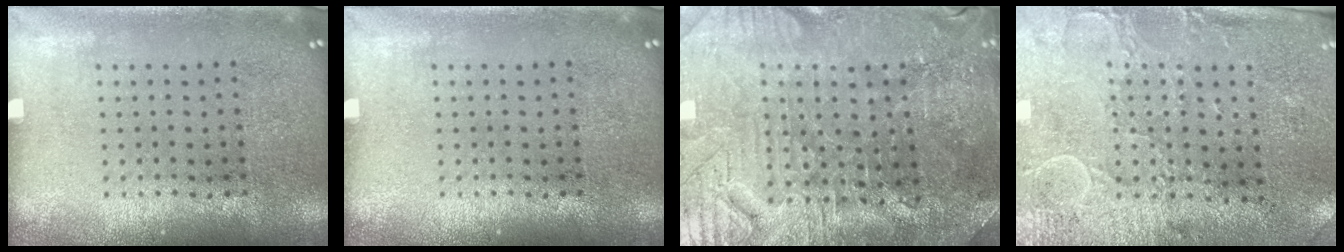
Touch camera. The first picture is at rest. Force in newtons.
{"total": 0.0}
{"total": 3.5, "press": 3.5, "slide": 0.5}
{"total": 3.0, "press": 2.5, "slide": 1.6}